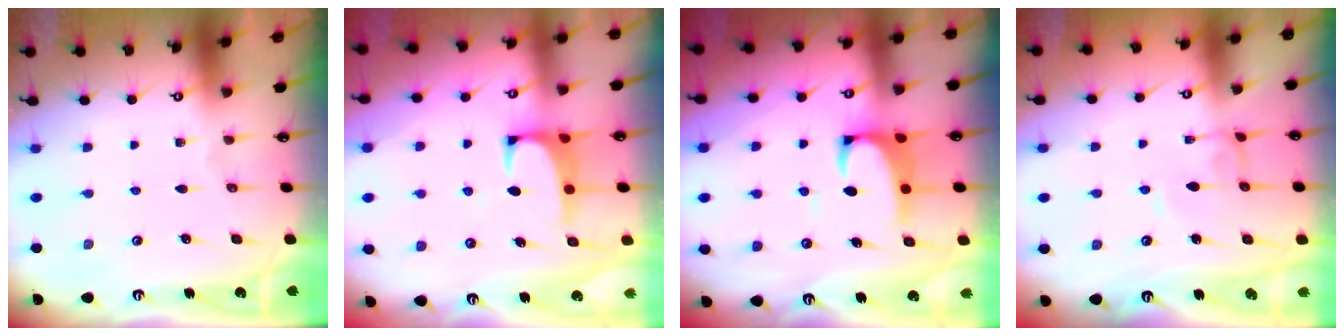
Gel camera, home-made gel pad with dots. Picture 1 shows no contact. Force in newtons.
{"total": 0.9, "press": 0.6, "slide": 0.6}
{"total": 2.1, "press": 1.9, "slide": 0.9}
{"total": 1.5, "press": 1.5, "slide": 0.2}